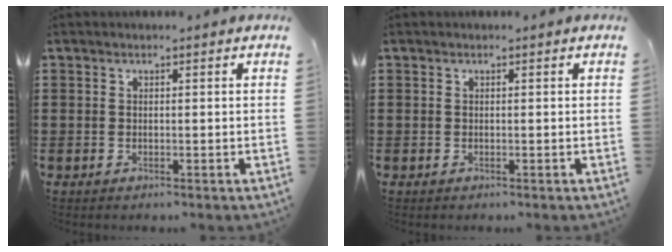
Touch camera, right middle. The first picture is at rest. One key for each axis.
{"total": 0.0}